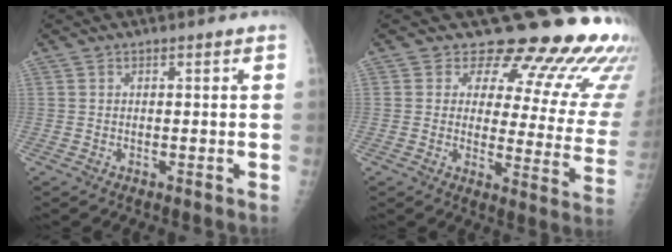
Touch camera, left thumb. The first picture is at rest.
{"total": 20.4, "force": [16.1, 8.1, 9.6], "torque": [-0.072, -0.114, 0.177]}